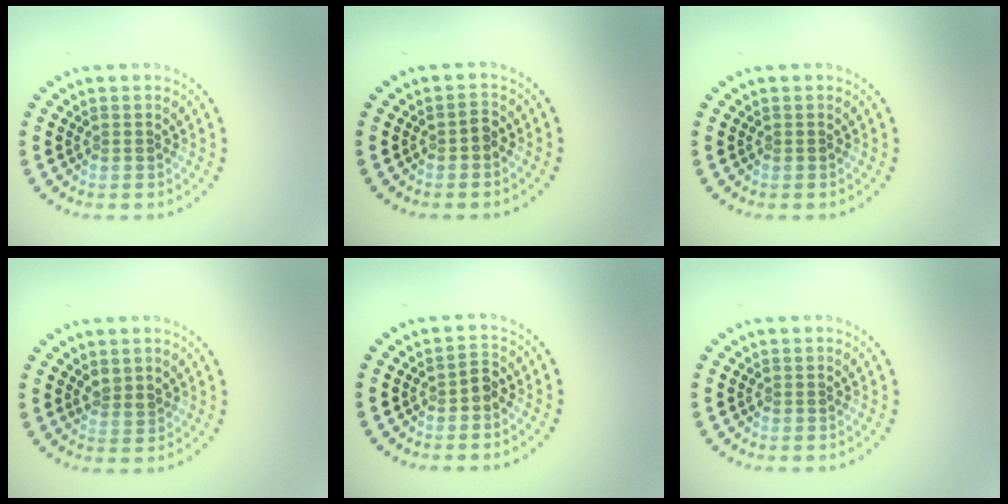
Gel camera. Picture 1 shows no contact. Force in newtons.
{"total": 1.1, "press": 1.0, "slide": 0.3}
{"total": 0.0}
{"total": 1.6, "press": 1.3, "slide": 0.9}
{"total": 1.1, "press": 1.0, "slide": 0.5}
{"total": 0.0}